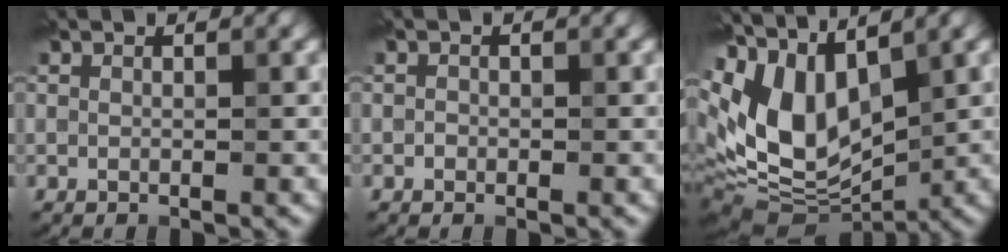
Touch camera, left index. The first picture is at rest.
{"total": 0.5, "force": [-0.2, 0.4, 0.1], "torque": [0.001, -0.003, -0.006]}
{"total": 10.8, "force": [2.2, 6.5, 8.4], "torque": [-0.183, -0.010, 0.041]}